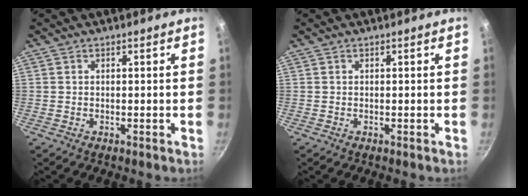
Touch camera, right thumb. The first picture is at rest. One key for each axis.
{"total": 0.0}